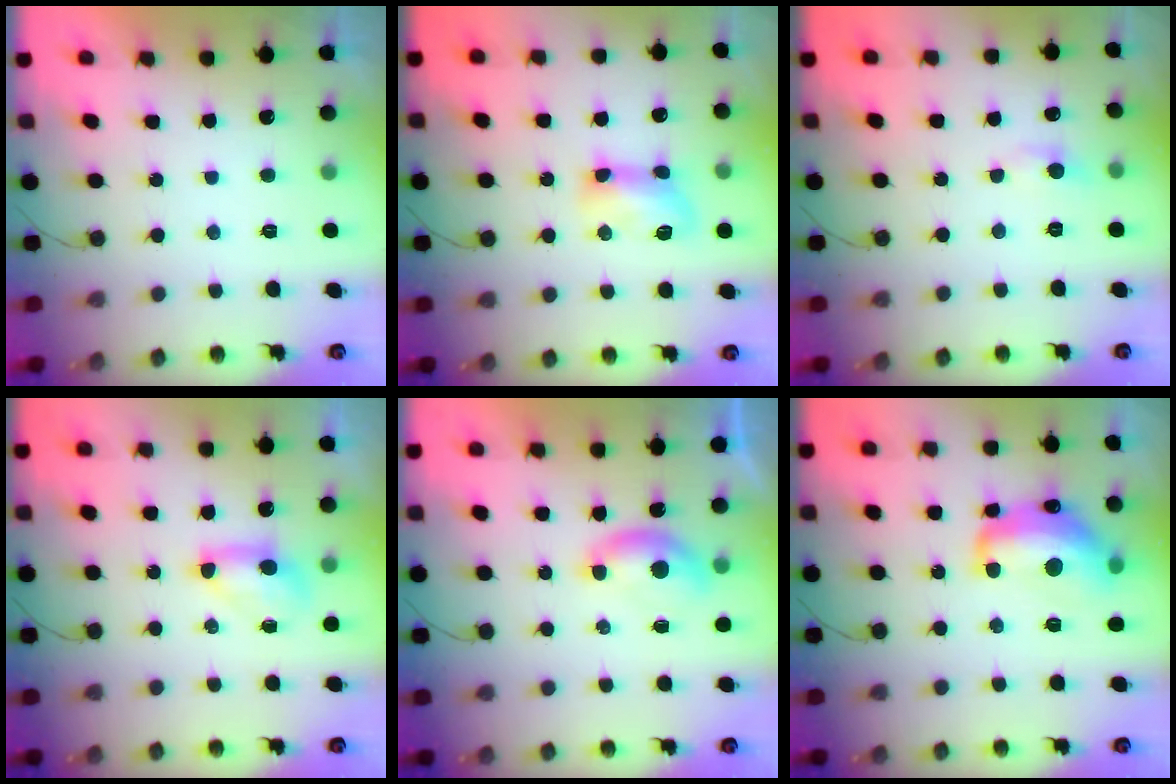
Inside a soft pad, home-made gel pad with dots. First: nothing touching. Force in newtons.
{"total": 7.6, "press": 7.5, "slide": 1.2}
{"total": 3.9, "press": 3.8, "slide": 0.5}
{"total": 7.0, "press": 6.9, "slide": 1.1}
{"total": 6.1, "press": 6.0, "slide": 0.7}
{"total": 15.6, "press": 15.6, "slide": 0.9}